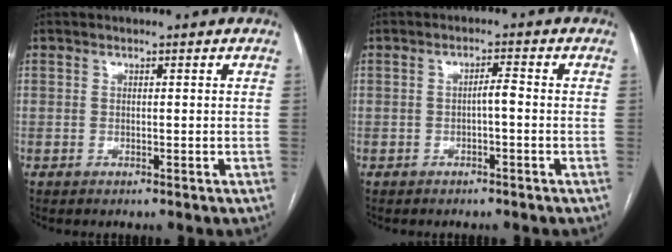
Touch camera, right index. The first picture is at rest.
{"total": 1.9, "force": [-0.5, 0.3, 1.8], "torque": [-0.028, 0.005, -0.010]}